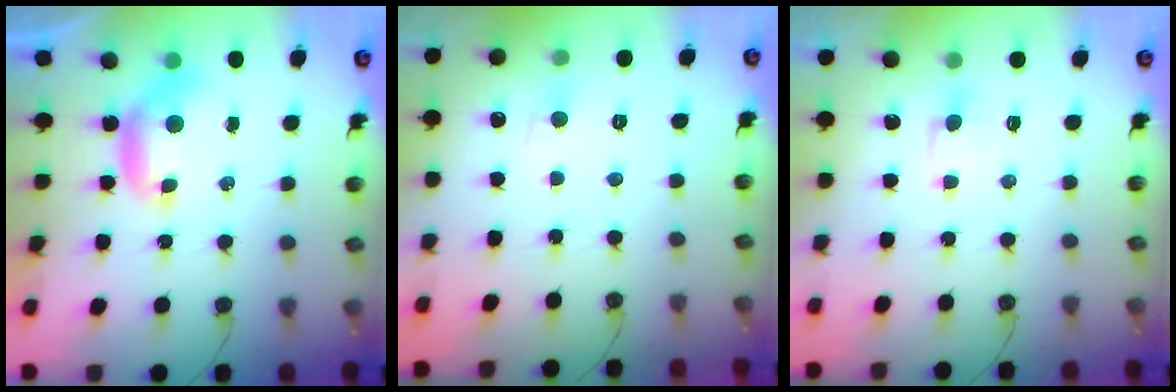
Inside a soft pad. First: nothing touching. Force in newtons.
{"total": 1.5, "press": 1.2, "slide": 0.9}
{"total": 0.5, "press": 0.3, "slide": 0.5}